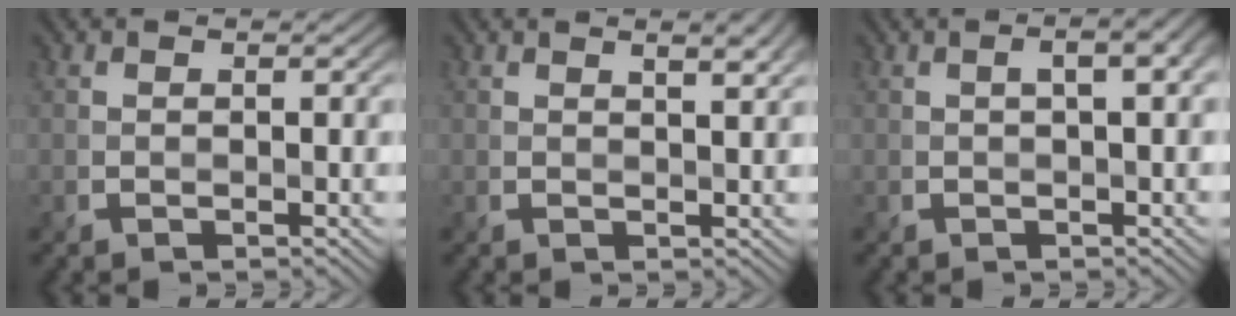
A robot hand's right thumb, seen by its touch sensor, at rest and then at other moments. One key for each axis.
{"total": 2.8, "fx": 1.7, "fy": 0.7, "fz": 2.2, "tx": -0.034, "ty": 0.000, "tz": 0.026}
{"total": 3.4, "fx": 0.9, "fy": 0.9, "fz": 3.1, "tx": -0.045, "ty": 0.011, "tz": 0.008}